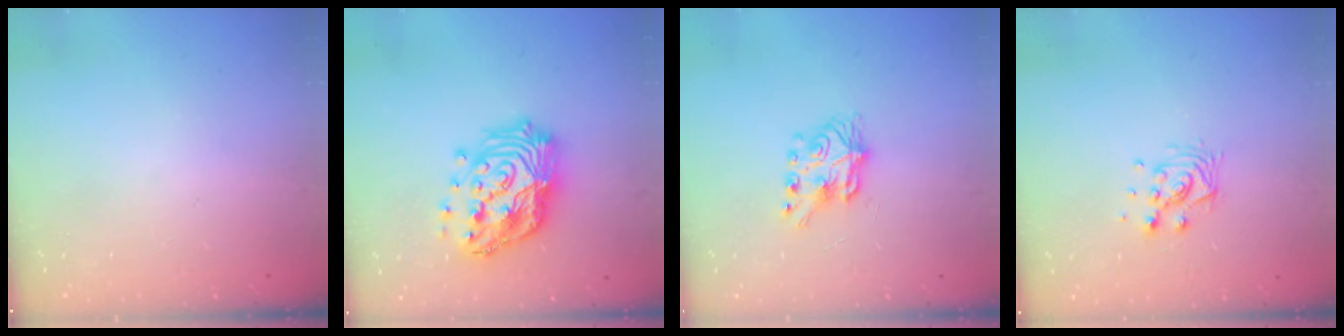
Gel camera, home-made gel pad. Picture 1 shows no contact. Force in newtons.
{"total": 20.6, "press": 20.4, "slide": 2.2}
{"total": 7.2, "press": 7.2, "slide": 0.4}
{"total": 9.8, "press": 9.8, "slide": 0.6}